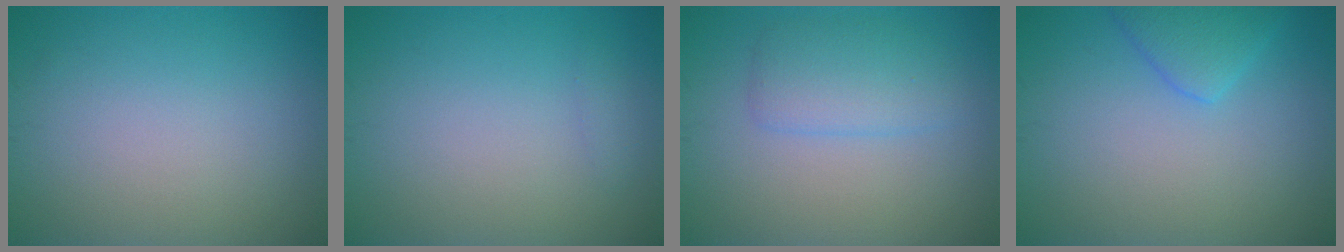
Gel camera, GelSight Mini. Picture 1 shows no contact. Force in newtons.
{"total": 0.5, "press": 0.5, "slide": 0.1}
{"total": 3.1, "press": 3.0, "slide": 0.1}
{"total": 2.7, "press": 2.7, "slide": 0.2}